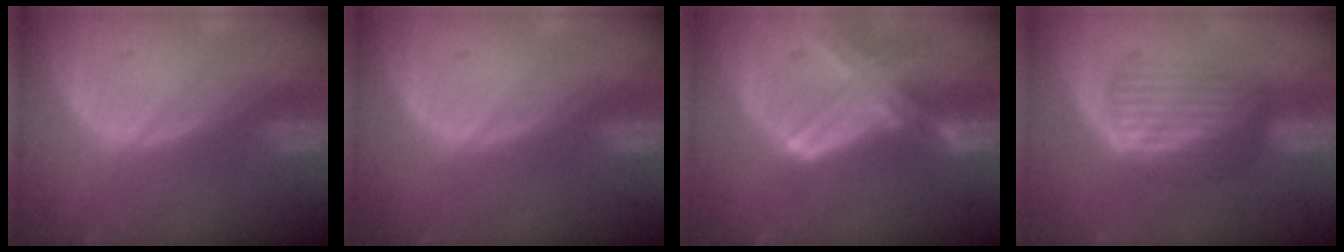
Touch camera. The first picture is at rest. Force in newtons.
{"total": 0.0}
{"total": 8.1, "press": 7.1, "slide": 3.9}
{"total": 6.7, "press": 5.8, "slide": 3.2}